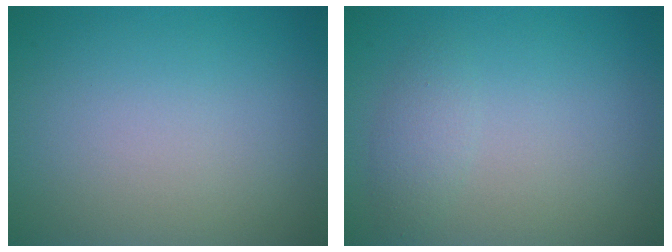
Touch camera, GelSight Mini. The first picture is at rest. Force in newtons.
{"total": 1.4, "press": 1.4, "slide": 0.1}